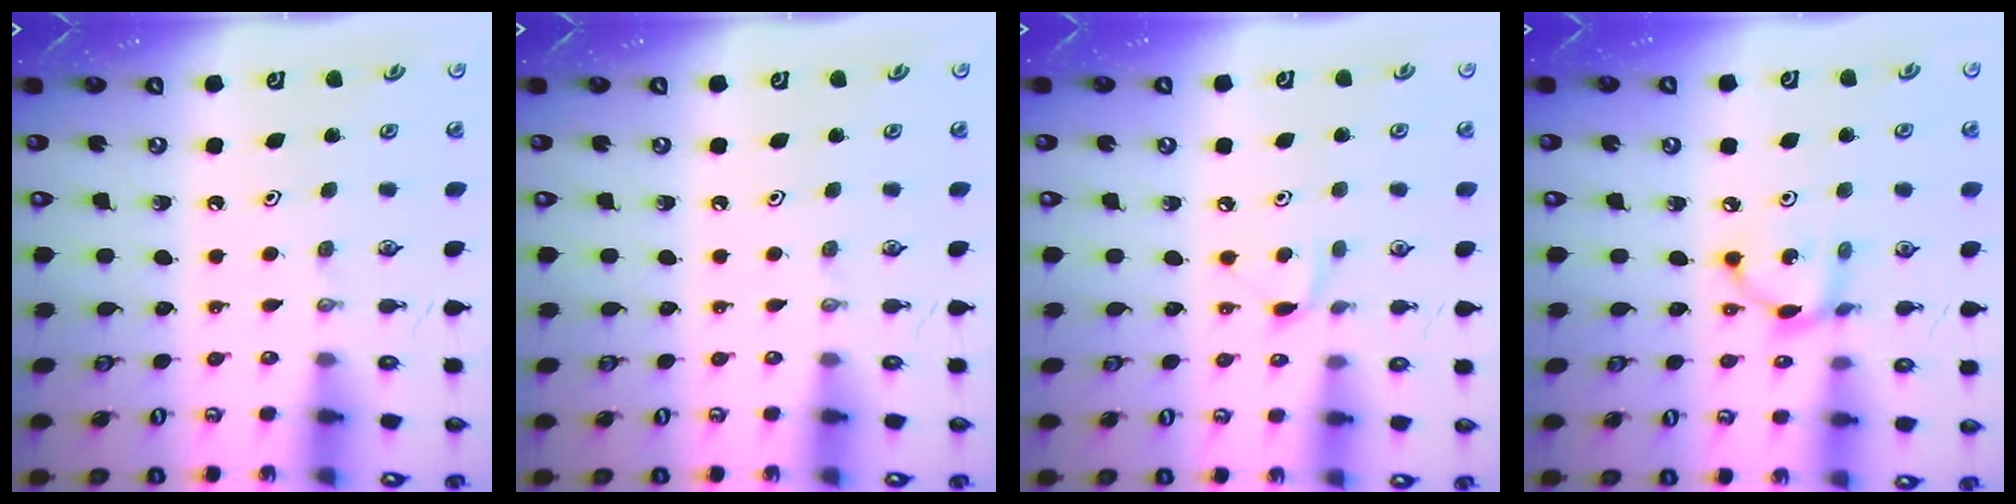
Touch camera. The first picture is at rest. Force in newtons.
{"total": 0.0}
{"total": 5.4, "press": 5.3, "slide": 0.8}
{"total": 7.0, "press": 7.0, "slide": 0.4}